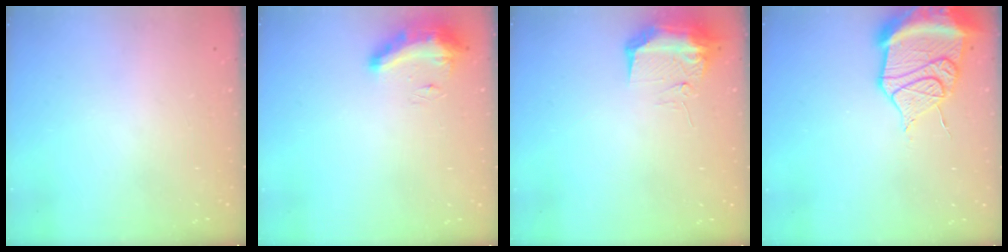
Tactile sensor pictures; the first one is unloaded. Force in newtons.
{"total": 15.9, "press": 10.7, "slide": 11.8}
{"total": 9.7, "press": 9.7, "slide": 1.0}
{"total": 18.2, "press": 17.9, "slide": 3.3}